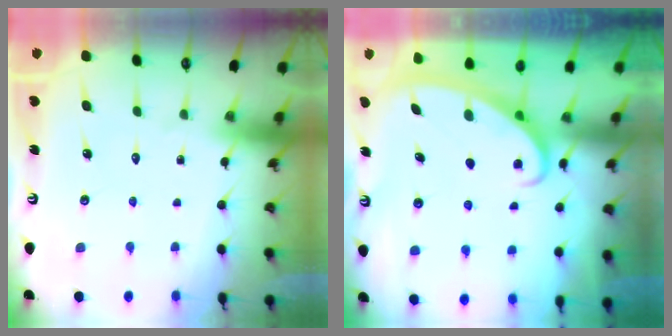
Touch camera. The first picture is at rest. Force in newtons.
{"total": 2.7, "press": 2.7, "slide": 0.4}